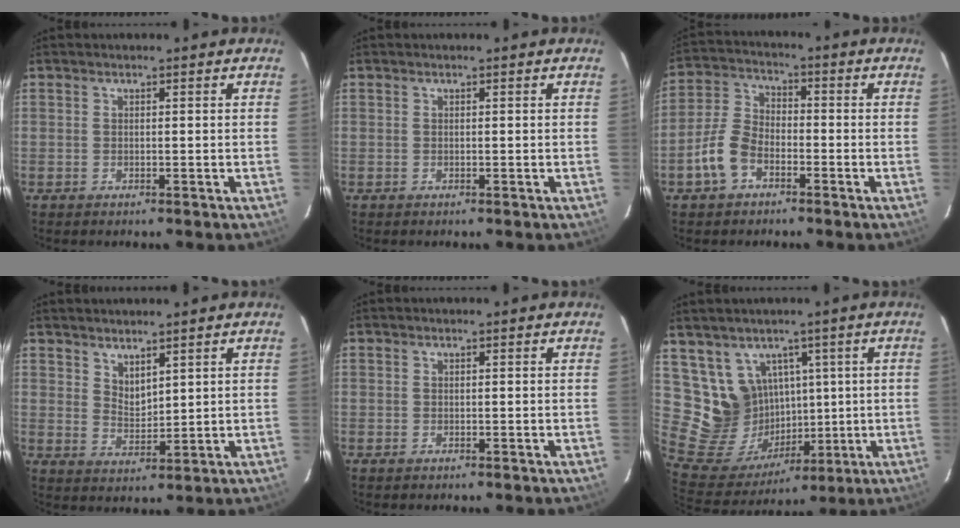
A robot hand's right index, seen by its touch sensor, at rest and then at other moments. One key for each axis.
{"total": 0.0}
{"total": 7.9, "fx": -4.0, "fy": 4.7, "fz": 4.8, "tx": -0.107, "ty": 0.017, "tz": -0.078}
{"total": 3.9, "fx": 3.2, "fy": 1.5, "fz": 1.7, "tx": -0.026, "ty": -0.006, "tz": 0.060}
{"total": 0.0}
{"total": 13.7, "fx": 5.3, "fy": 11.7, "fz": 4.8, "tx": -0.116, "ty": 0.012, "tz": 0.133}